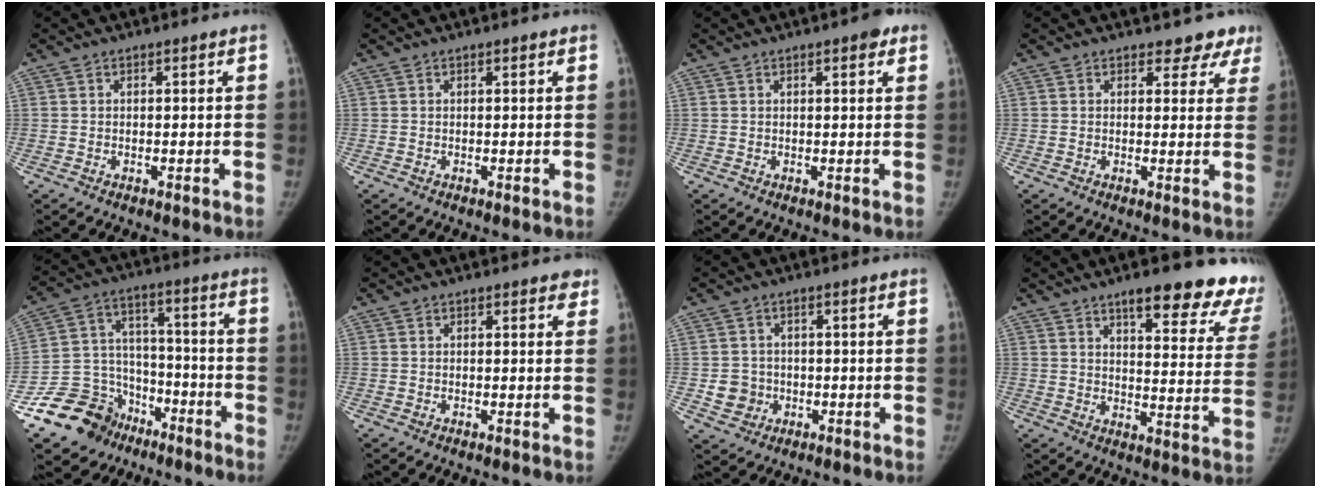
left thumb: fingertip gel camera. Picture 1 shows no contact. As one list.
[{"total": 0.0}, {"total": 2.7, "force": [1.5, 0.9, 2.1], "torque": [-0.020, -0.002, 0.015]}, {"total": 4.9, "force": [4.1, 2.7, 0.3], "torque": [0.035, -0.022, 0.028]}, {"total": 15.5, "force": [-9.5, 11.7, 3.5], "torque": [-0.034, 0.100, -0.155]}, {"total": 1.5, "force": [1.1, 0.8, 0.7], "torque": [0.008, -0.003, 0.005]}, {"total": 4.5, "force": [-0.8, 4.3, 1.2], "torque": [0.000, 0.007, -0.009]}, {"total": 20.9, "force": [16.1, 5.7, 12.1], "torque": [-0.108, -0.083, 0.188]}]